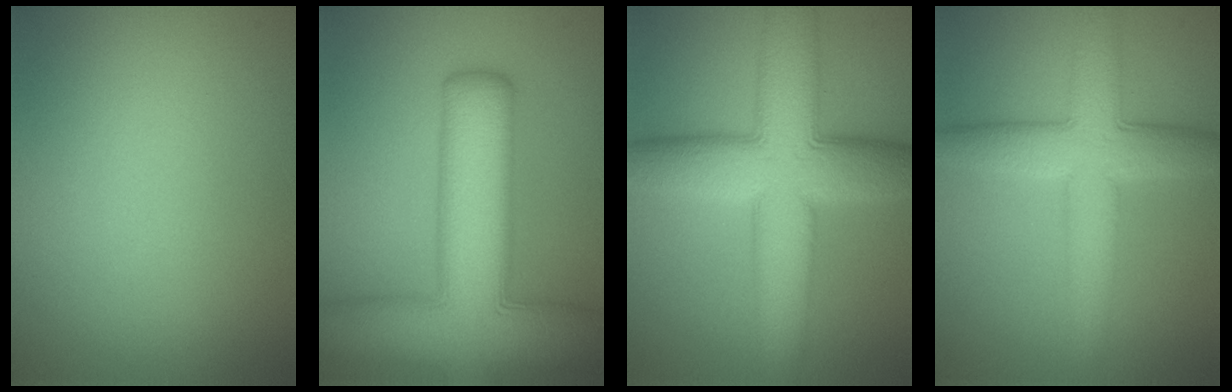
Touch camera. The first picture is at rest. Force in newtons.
{"total": 12.7, "press": 12.6, "slide": 0.5}
{"total": 10.8, "press": 10.8, "slide": 0.0}
{"total": 6.4, "press": 6.4, "slide": 0.1}